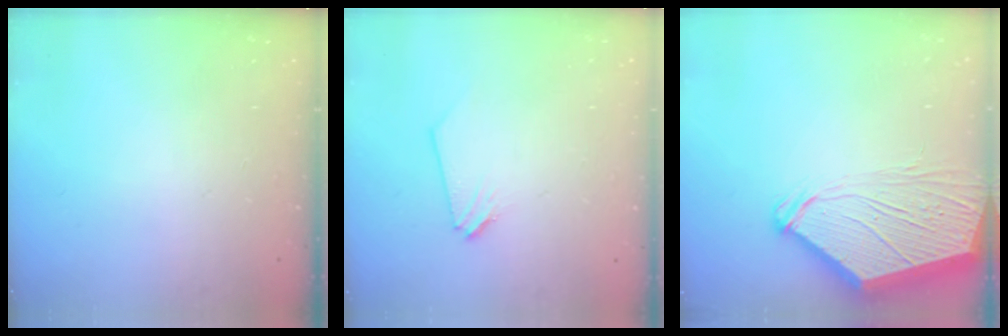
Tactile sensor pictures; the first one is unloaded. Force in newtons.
{"total": 0.0}
{"total": 13.8, "press": 13.6, "slide": 2.0}